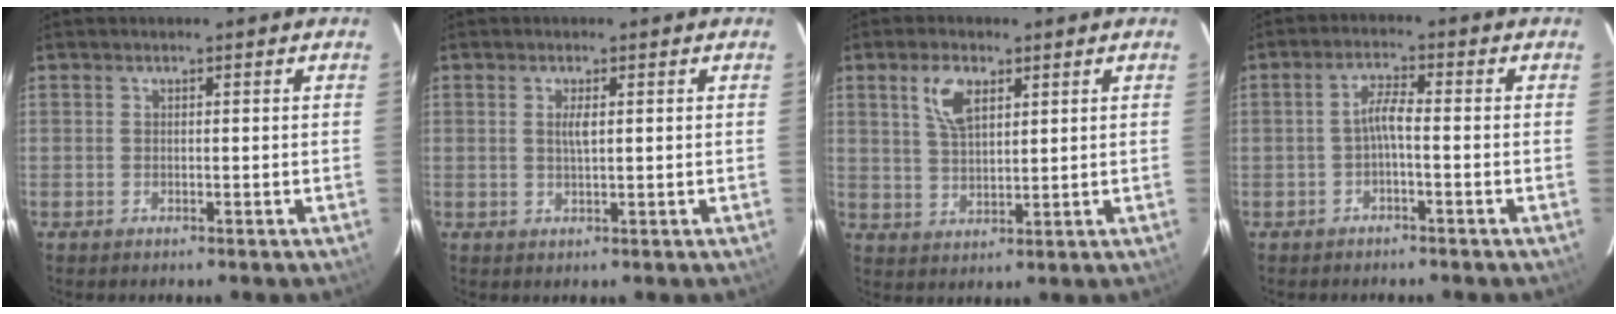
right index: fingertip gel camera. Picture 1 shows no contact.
{"total": 1.9, "force": [0.4, 0.4, 1.8], "torque": [-0.034, 0.000, 0.008]}
{"total": 6.4, "force": [3.1, 3.1, 4.6], "torque": [-0.090, 0.009, 0.063]}
{"total": 2.9, "force": [-1.2, 0.3, 2.6], "torque": [-0.057, 0.008, -0.023]}